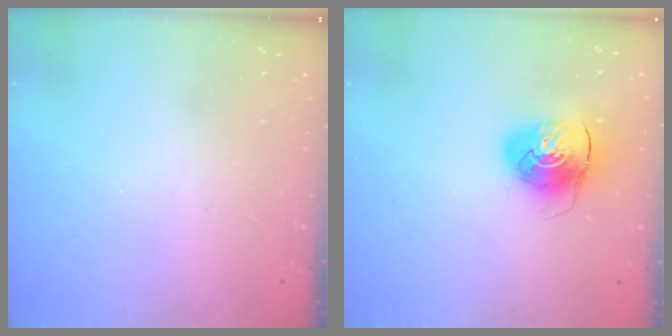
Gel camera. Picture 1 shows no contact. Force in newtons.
{"total": 9.1, "press": 9.0, "slide": 0.8}